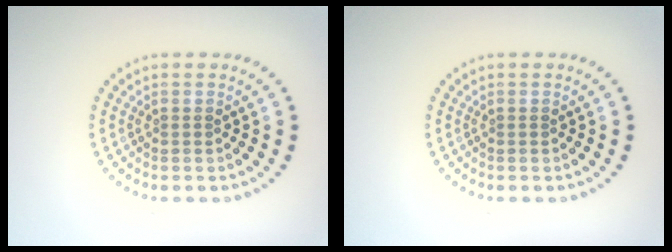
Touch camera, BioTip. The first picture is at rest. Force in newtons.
{"total": 0.0}